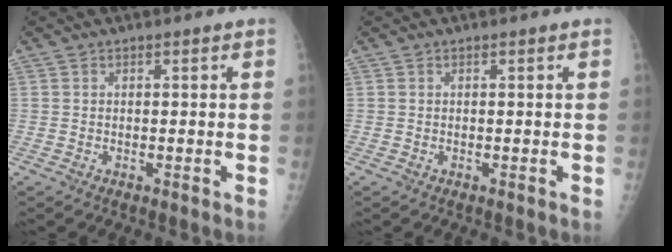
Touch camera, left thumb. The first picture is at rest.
{"total": 0.0}